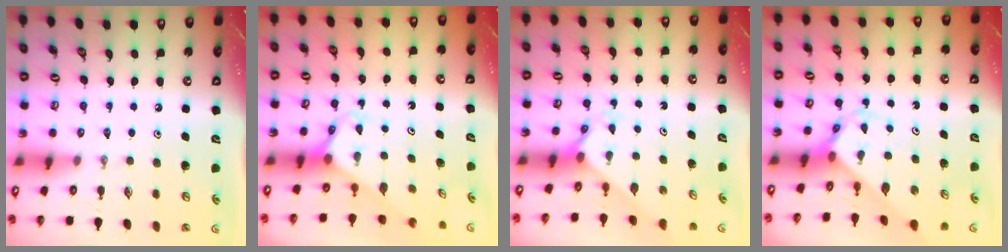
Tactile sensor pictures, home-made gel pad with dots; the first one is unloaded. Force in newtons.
{"total": 2.6, "press": 2.6, "slide": 0.2}
{"total": 1.9, "press": 1.9, "slide": 0.2}
{"total": 2.8, "press": 2.8, "slide": 0.1}